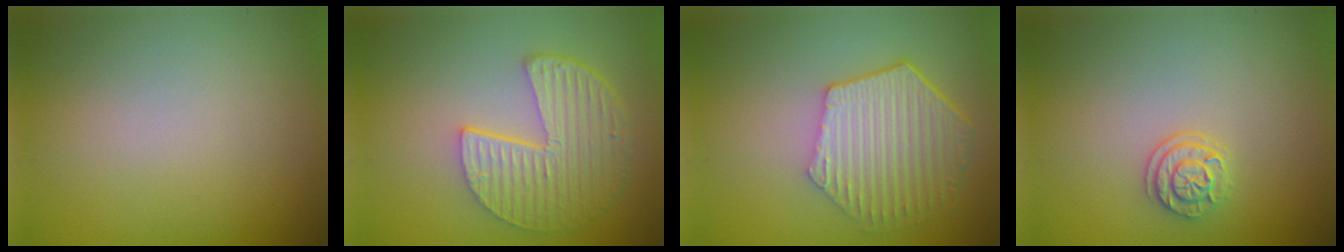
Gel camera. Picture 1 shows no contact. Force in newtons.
{"total": 5.5, "press": 4.1, "slide": 3.6}
{"total": 6.4, "press": 5.0, "slide": 4.0}
{"total": 1.9, "press": 1.7, "slide": 0.8}